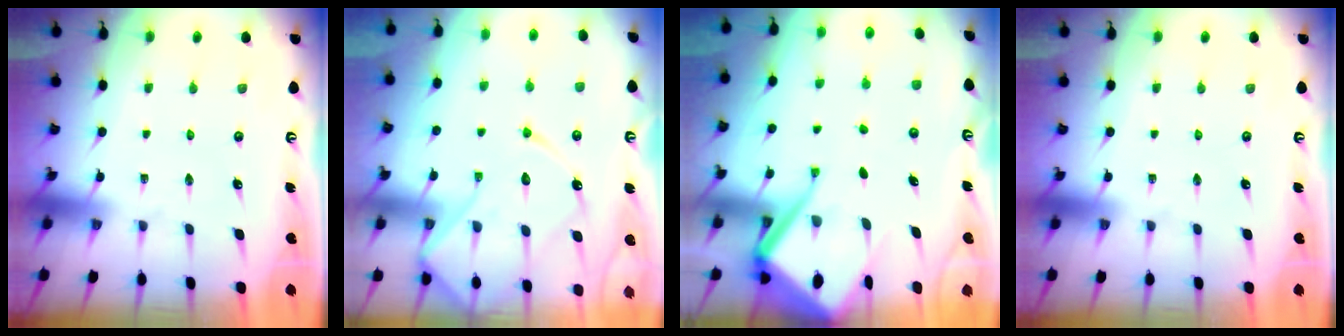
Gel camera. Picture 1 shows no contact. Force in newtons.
{"total": 15.1, "press": 15.0, "slide": 1.5}
{"total": 12.6, "press": 12.5, "slide": 1.4}
{"total": 0.0}